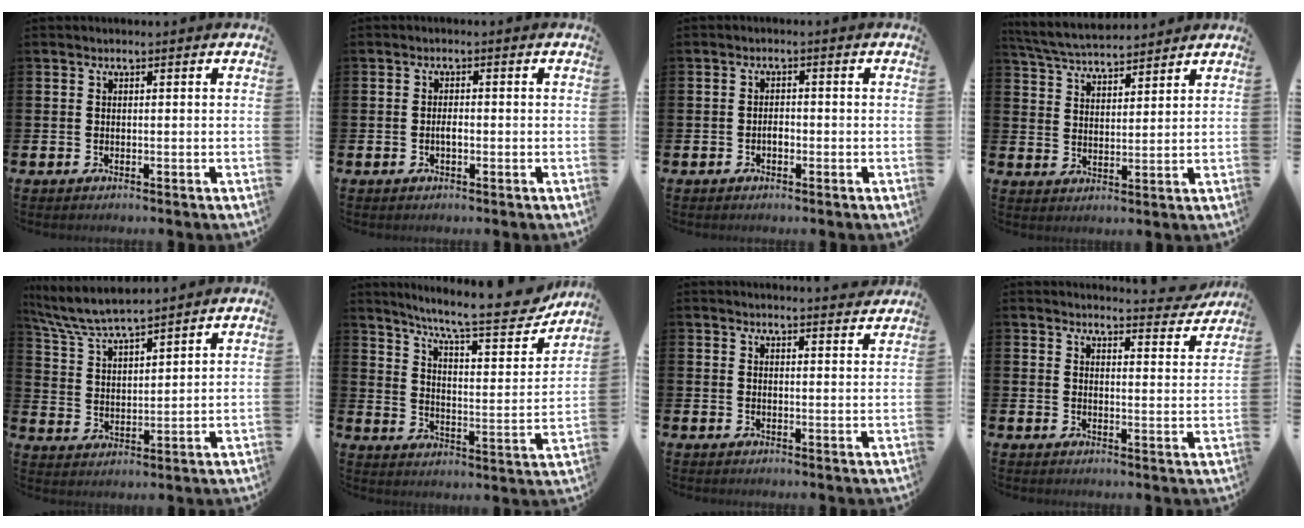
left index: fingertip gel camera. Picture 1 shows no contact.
{"total": 1.3, "force": [-0.3, 0.5, 1.1], "torque": [-0.016, -0.001, -0.007]}
{"total": 1.4, "force": [-0.5, 0.8, 1.0], "torque": [-0.014, 0.001, -0.010]}
{"total": 5.4, "force": [5.2, 0.8, 0.7], "torque": [-0.038, -0.026, 0.095]}
{"total": 6.7, "force": [6.4, 0.6, 1.9], "torque": [-0.066, -0.033, 0.115]}
{"total": 11.1, "force": [9.3, 1.7, 5.9], "torque": [-0.116, -0.062, 0.148]}
{"total": 2.7, "force": [2.7, -0.2, -0.2], "torque": [0.011, -0.022, 0.046]}
{"total": 3.9, "force": [3.9, 0.2, 0.3], "torque": [0.007, -0.035, 0.064]}